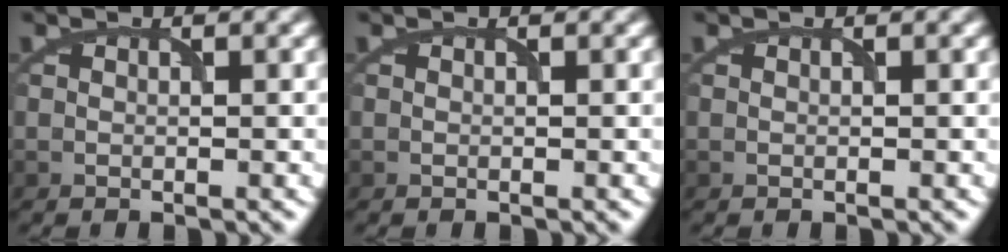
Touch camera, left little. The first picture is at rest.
{"total": 0.0}
{"total": 0.0}